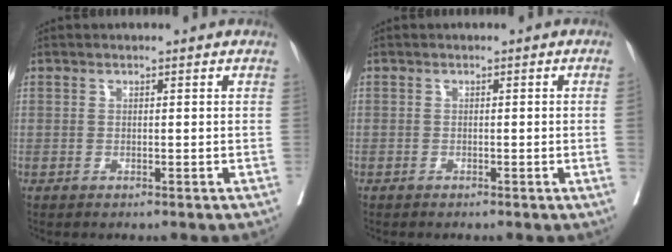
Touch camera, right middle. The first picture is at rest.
{"total": 1.3, "force": [-0.4, -0.5, 1.2], "torque": [-0.015, -0.001, -0.007]}